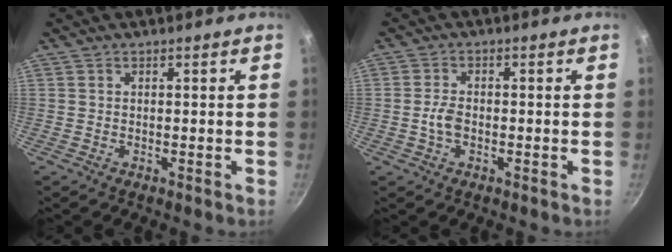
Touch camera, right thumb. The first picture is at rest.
{"total": 3.3, "force": [-0.8, 2.1, 2.5], "torque": [-0.049, 0.012, -0.017]}